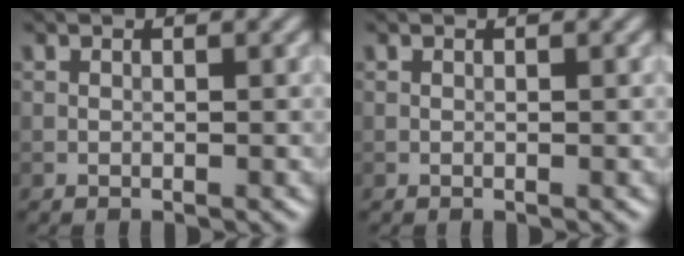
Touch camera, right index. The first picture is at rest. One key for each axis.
{"total": 0.0}